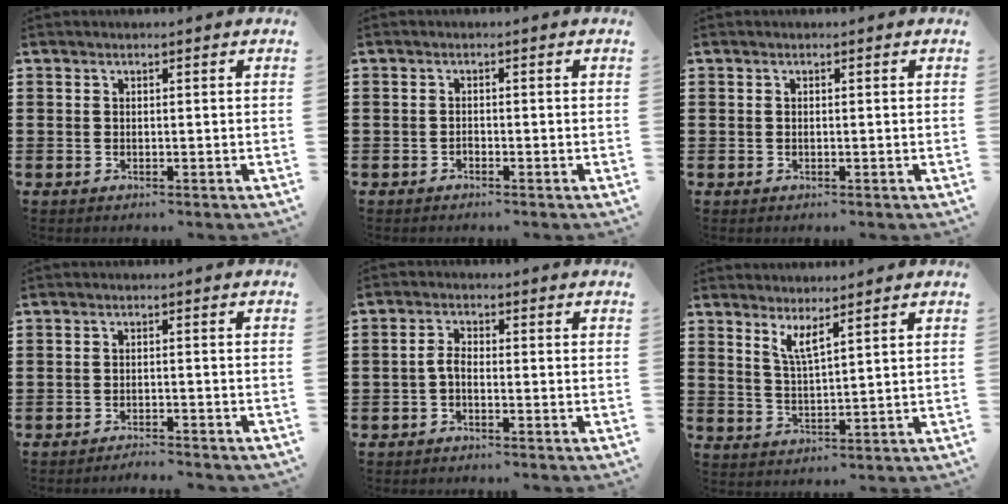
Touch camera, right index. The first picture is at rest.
{"total": 0.7, "force": [-0.6, 0.3, 0.2], "torque": [-0.005, -0.001, -0.012]}
{"total": 0.0}
{"total": 2.2, "force": [-2.1, -0.1, 0.2], "torque": [-0.008, 0.001, -0.045]}
{"total": 2.3, "force": [-1.1, 0.9, 1.8], "torque": [-0.050, -0.001, -0.026]}
{"total": 3.3, "force": [2.4, 0.3, 2.1], "torque": [-0.048, 0.001, 0.043]}